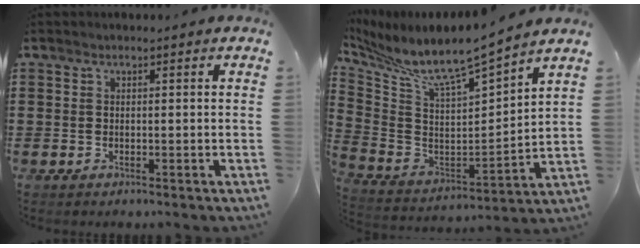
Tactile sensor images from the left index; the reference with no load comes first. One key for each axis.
{"total": 7.6, "fx": 6.6, "fy": 0.1, "fz": 3.8, "tx": -0.106, "ty": -0.065, "tz": 0.104}